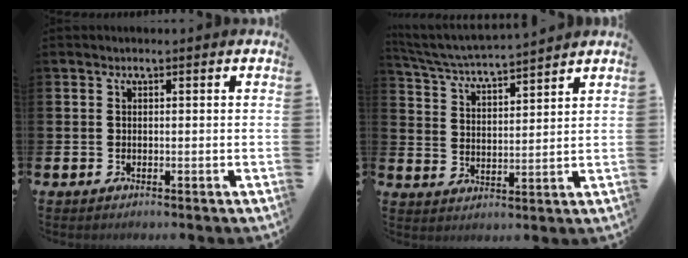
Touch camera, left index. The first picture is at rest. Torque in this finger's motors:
{"motor_torque": [0.30, -0.96, 0.07, 0.07]}